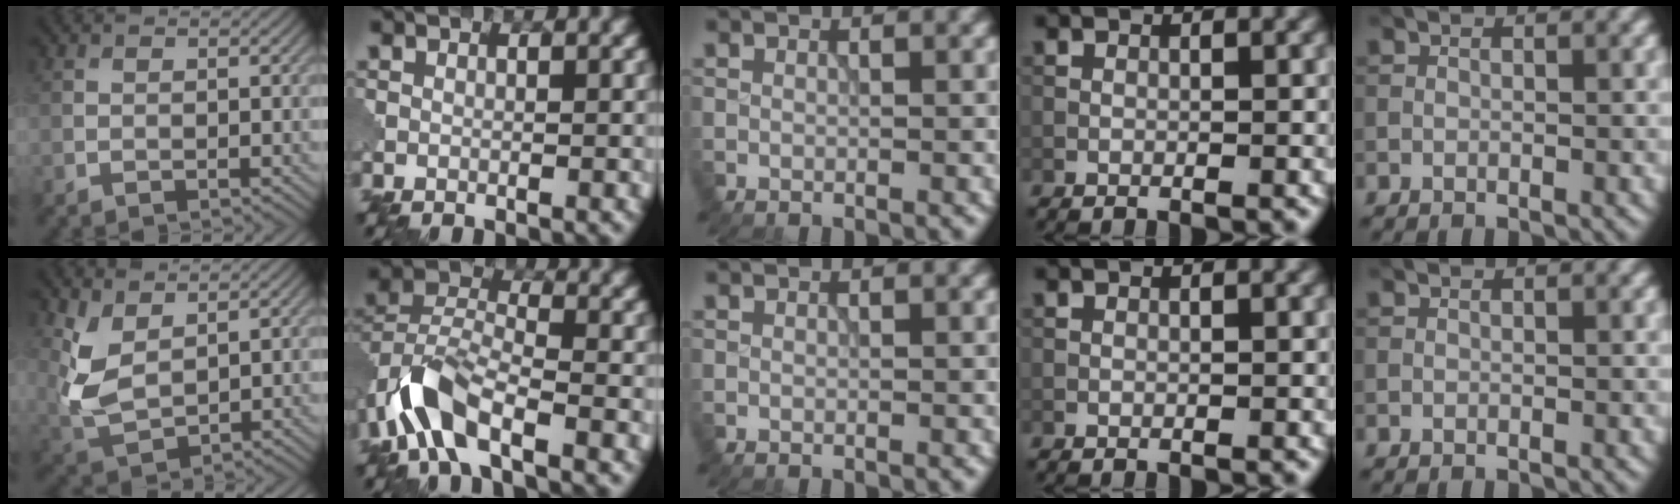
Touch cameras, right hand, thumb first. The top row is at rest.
{"thumb": {"total": 6.1, "force": [2.6, 3.3, 4.4], "torque": [-0.115, -0.012, 0.059]}, "index": {"total": 7.0, "force": [-3.9, 3.0, 4.9], "torque": [-0.096, 0.003, -0.086]}}